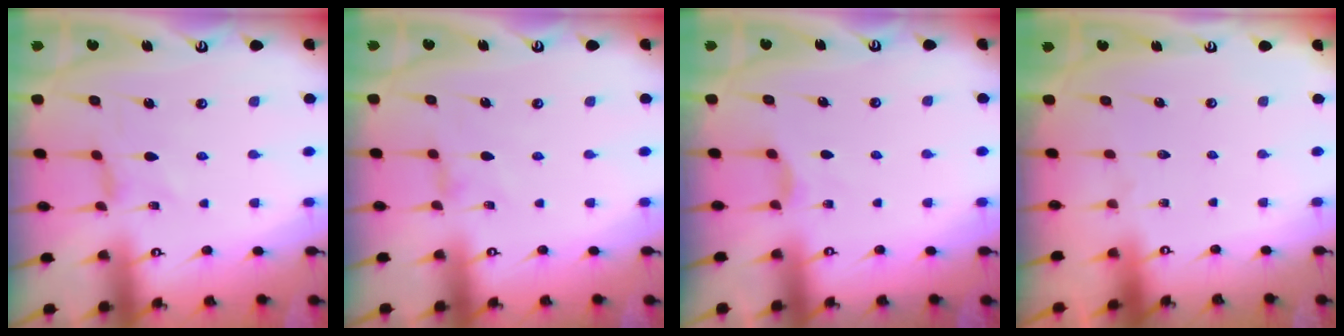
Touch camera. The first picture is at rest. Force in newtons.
{"total": 0.6, "press": 0.6, "slide": 0.2}
{"total": 3.6, "press": 3.5, "slide": 0.7}
{"total": 0.0}